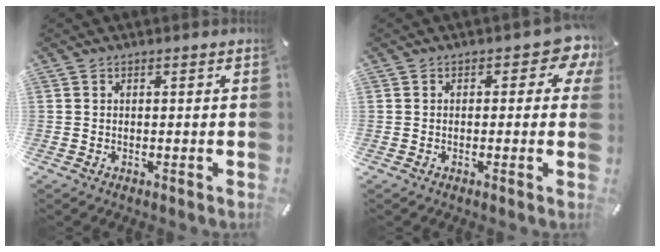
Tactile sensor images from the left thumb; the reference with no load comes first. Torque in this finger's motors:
{"motor_torque": [2.49, 2.52, 0.57, -0.62, 0.05]}